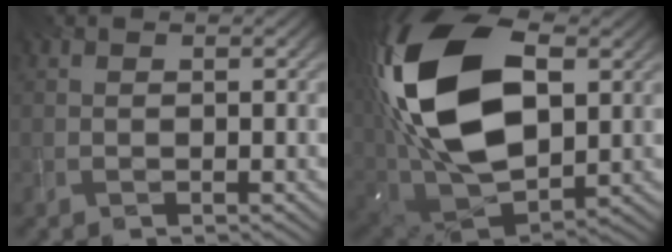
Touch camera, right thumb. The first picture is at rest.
{"total": 21.4, "force": [4.8, 12.8, 16.5], "torque": [-0.366, 0.018, 0.082]}